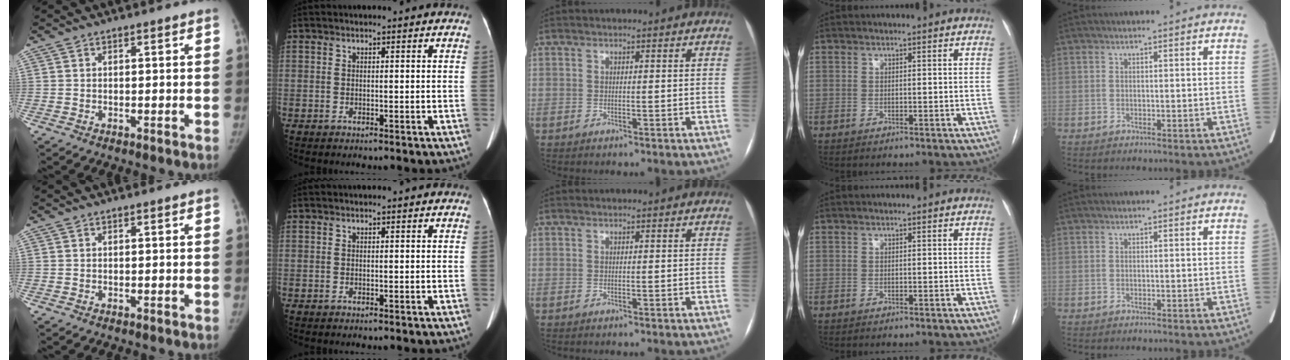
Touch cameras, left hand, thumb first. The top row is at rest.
{}